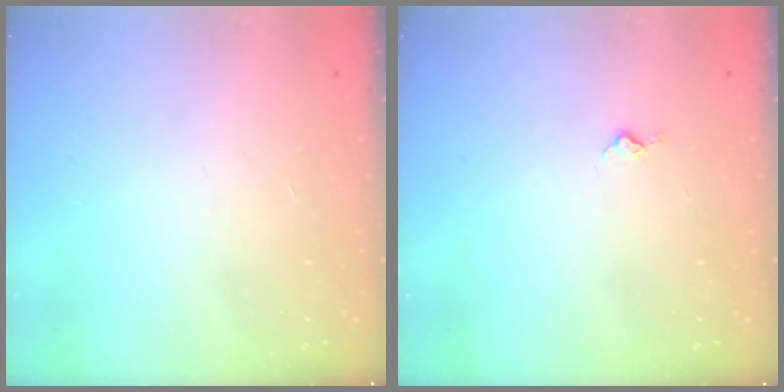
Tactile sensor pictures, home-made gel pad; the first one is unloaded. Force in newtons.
{"total": 3.3, "press": 3.3, "slide": 0.5}